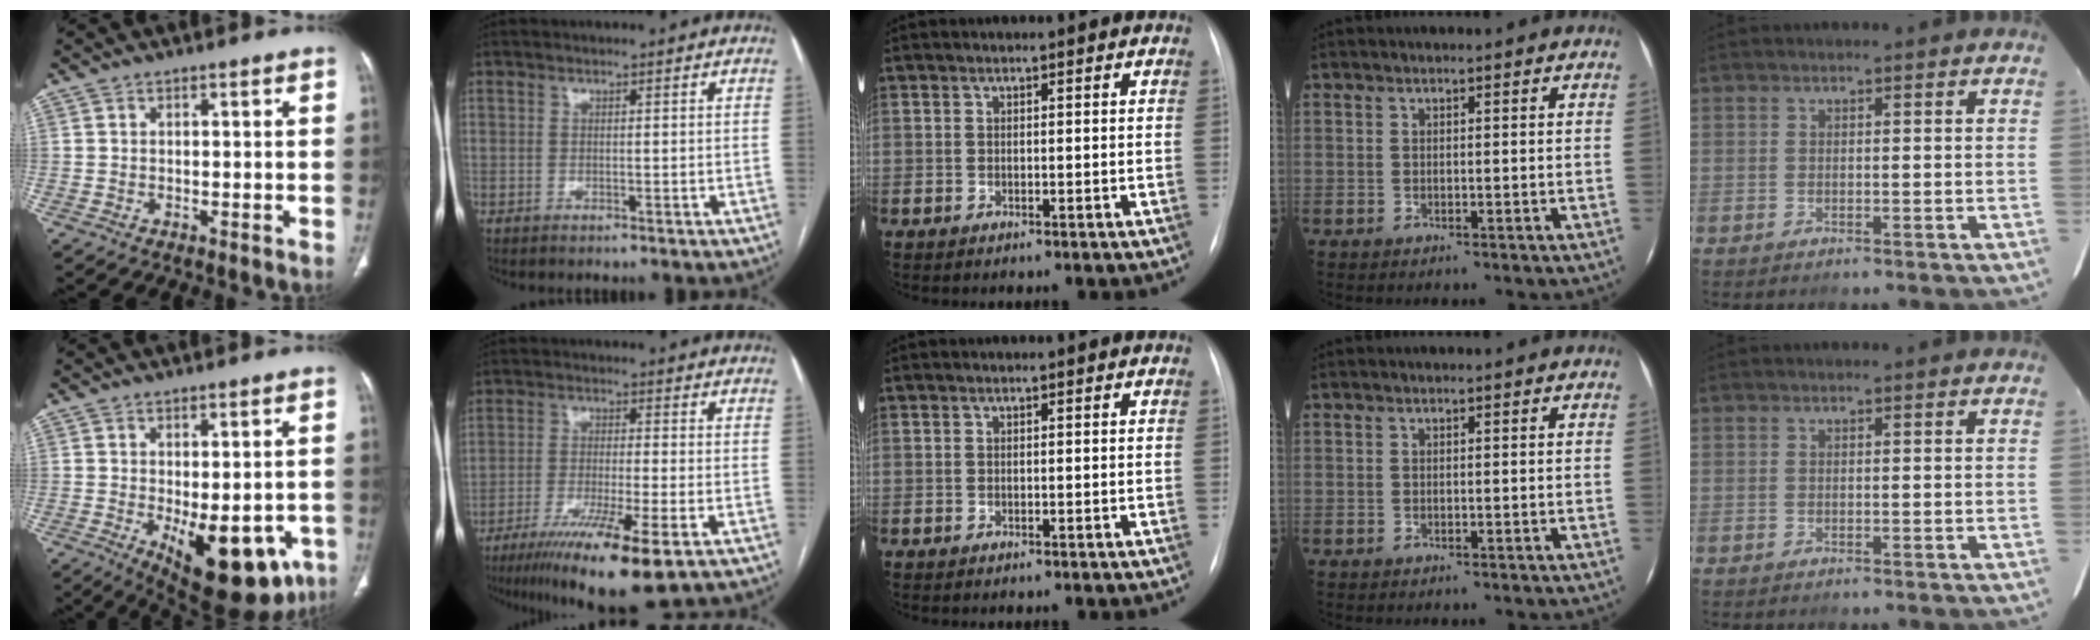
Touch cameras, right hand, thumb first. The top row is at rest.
{"thumb": {"total": 17.4, "force": [-6.4, 8.3, 13.9], "torque": [-0.137, -0.009, -0.066]}, "index": {"total": 13.4, "force": [-7.7, 0.6, 10.9], "torque": [-0.183, -0.035, -0.126]}}